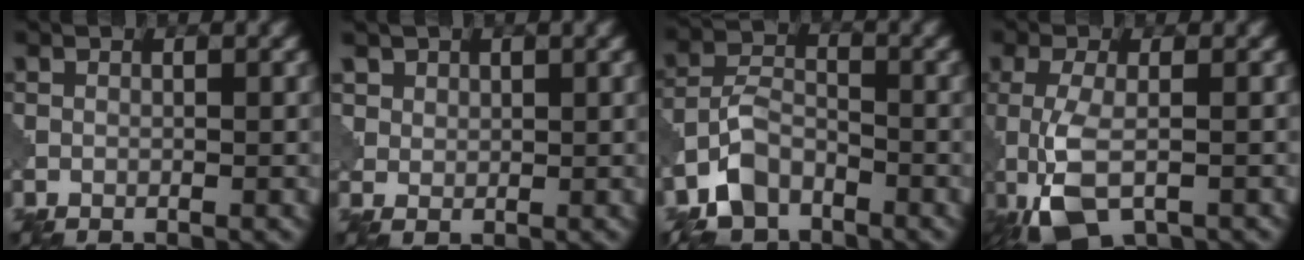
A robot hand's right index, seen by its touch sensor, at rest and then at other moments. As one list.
[{"total": 2.5, "force": [1.5, 1.9, 0.7], "torque": [-0.023, -0.011, 0.043]}, {"total": 5.8, "force": [-4.1, 2.9, 2.9], "torque": [-0.055, 0.001, -0.088]}, {"total": 5.9, "force": [-1.9, 2.3, 5.1], "torque": [-0.119, -0.007, -0.039]}]